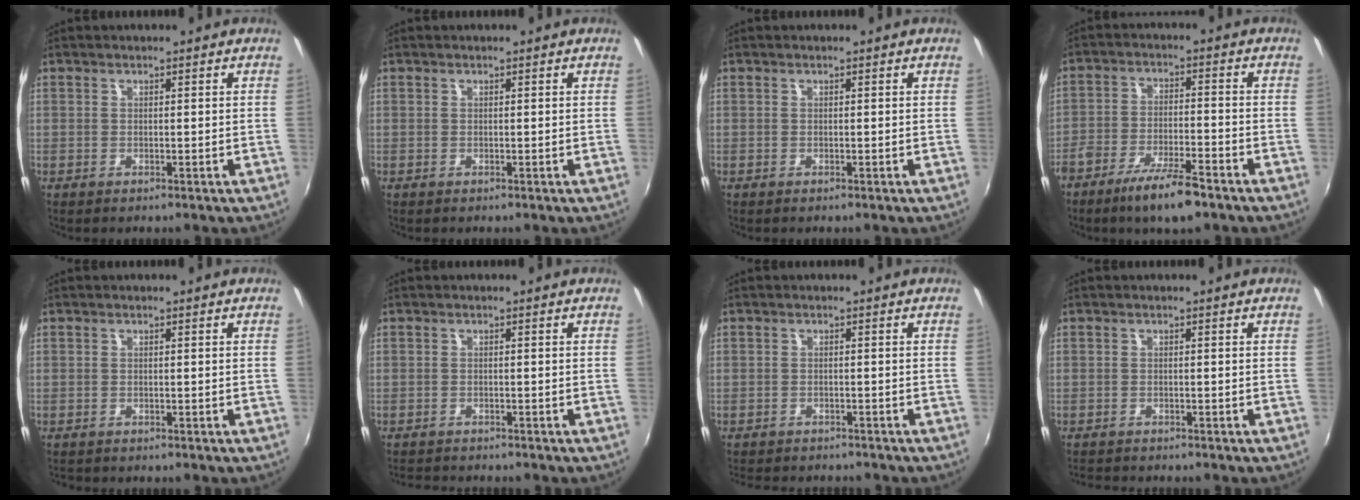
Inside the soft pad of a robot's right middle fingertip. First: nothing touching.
{"total": 0.0}
{"total": 0.0}
{"total": 9.5, "force": [-6.9, 1.9, 6.3], "torque": [-0.137, -0.009, -0.121]}
{"total": 0.6, "force": [-0.6, 0.2, 0.1], "torque": [-0.004, -0.001, -0.010]}
{"total": 3.6, "force": [-3.4, 0.5, 0.9], "torque": [-0.028, -0.012, -0.058]}
{"total": 4.4, "force": [-3.9, 1.8, 1.0], "torque": [-0.031, -0.002, -0.060]}
{"total": 3.0, "force": [-2.9, 0.4, 0.7], "torque": [-0.026, -0.015, -0.051]}